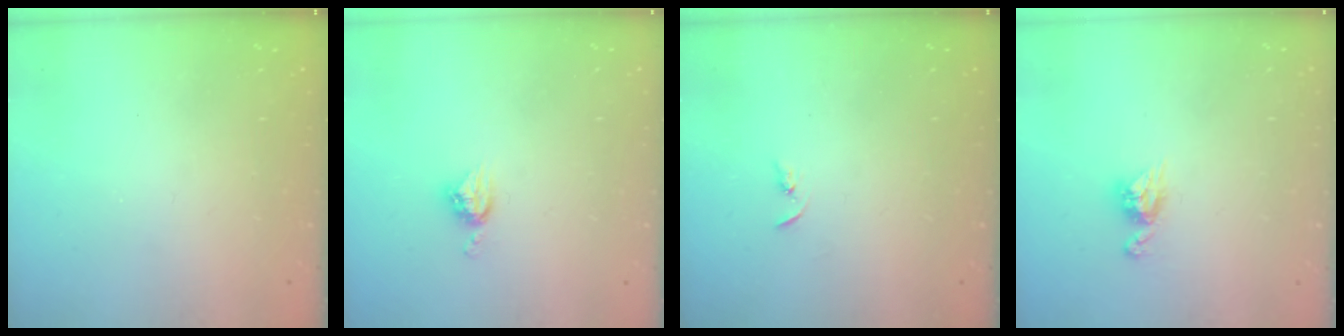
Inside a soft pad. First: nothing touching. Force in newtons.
{"total": 5.4, "press": 5.4, "slide": 0.1}
{"total": 2.2, "press": 2.2, "slide": 0.2}
{"total": 7.9, "press": 7.9, "slide": 0.6}